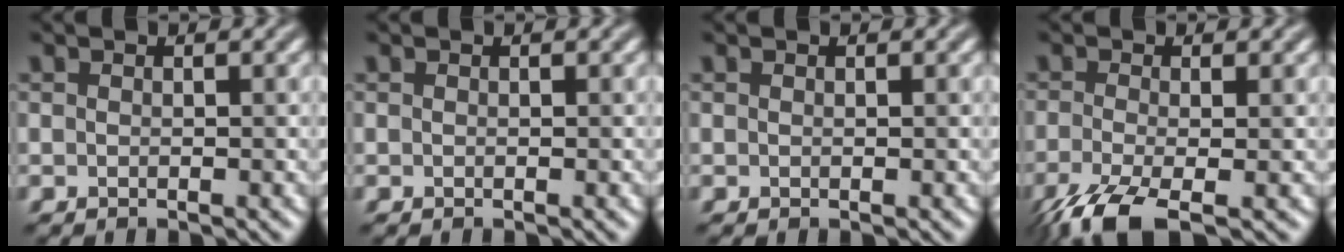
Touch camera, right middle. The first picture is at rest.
{"total": 0.0}
{"total": 0.0}
{"total": 6.1, "force": [-3.5, 1.9, 4.6], "torque": [-0.103, -0.020, -0.072]}